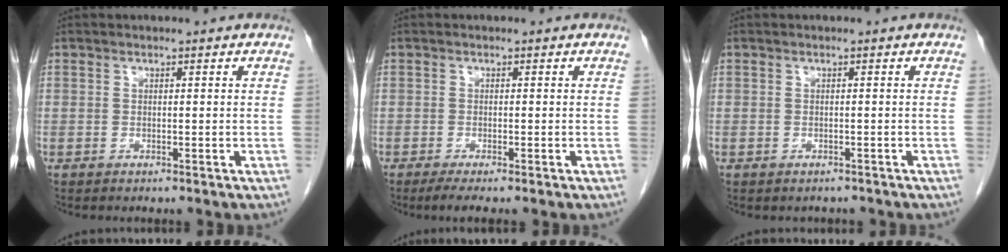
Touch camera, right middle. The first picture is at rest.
{"total": 2.4, "force": [-1.7, 0.1, 1.7], "torque": [-0.033, -0.008, -0.032]}
{"total": 1.3, "force": [-1.1, 0.8, 0.0], "torque": [-0.004, 0.001, -0.015]}